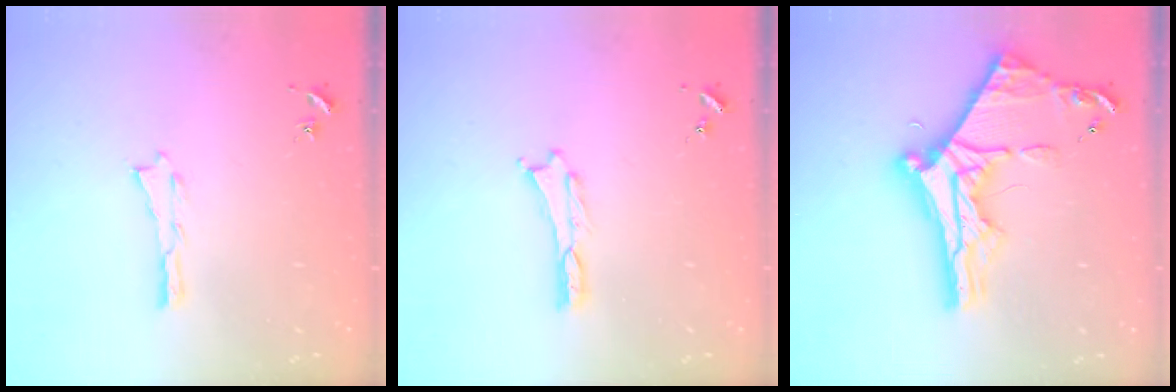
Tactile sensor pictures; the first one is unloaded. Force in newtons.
{"total": 0.0}
{"total": 11.3, "press": 11.3, "slide": 0.9}